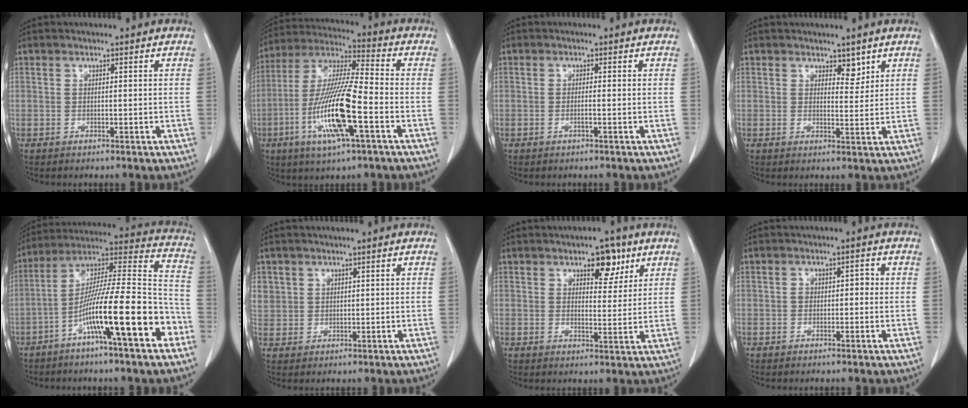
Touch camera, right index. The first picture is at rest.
{"total": 15.9, "force": [-5.1, 1.4, 15.0], "torque": [-0.302, -0.012, -0.096]}
{"total": 0.9, "force": [-0.4, -0.1, 0.7], "torque": [-0.013, 0.002, -0.007]}
{"total": 2.6, "force": [1.9, 1.3, 1.3], "torque": [-0.013, -0.008, 0.030]}
{"total": 18.8, "force": [-8.3, 1.3, 16.8], "torque": [-0.277, 0.005, -0.142]}
{"total": 3.8, "force": [1.6, 3.4, 0.6], "torque": [-0.008, 0.010, 0.038]}
{"total": 5.7, "force": [3.3, 2.5, 3.8], "torque": [-0.049, 0.001, 0.046]}
{"total": 1.8, "force": [-0.2, 1.2, 1.4], "torque": [-0.018, 0.014, -0.002]}